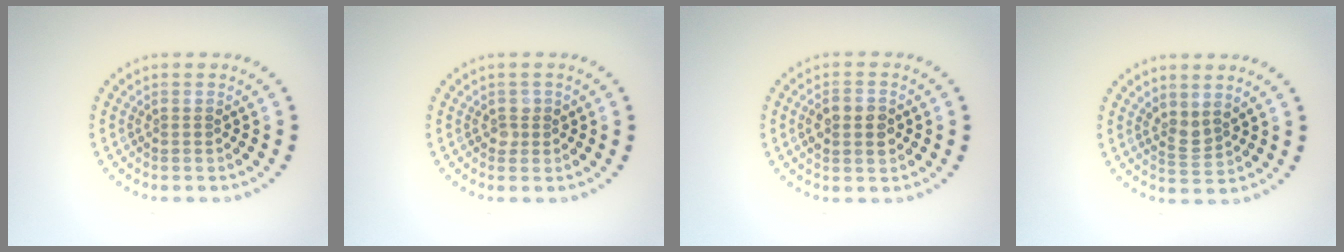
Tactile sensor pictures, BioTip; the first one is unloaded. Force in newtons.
{"total": 1.0, "press": 1.0, "slide": 0.2}
{"total": 2.9, "press": 2.9, "slide": 0.1}
{"total": 1.9, "press": 1.4, "slide": 1.3}